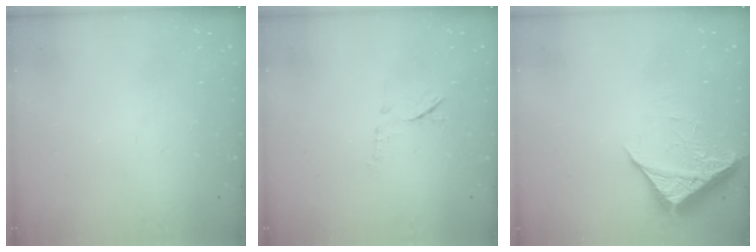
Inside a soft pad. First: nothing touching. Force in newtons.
{"total": 7.1, "press": 7.1, "slide": 1.0}
{"total": 6.6, "press": 6.6, "slide": 0.3}